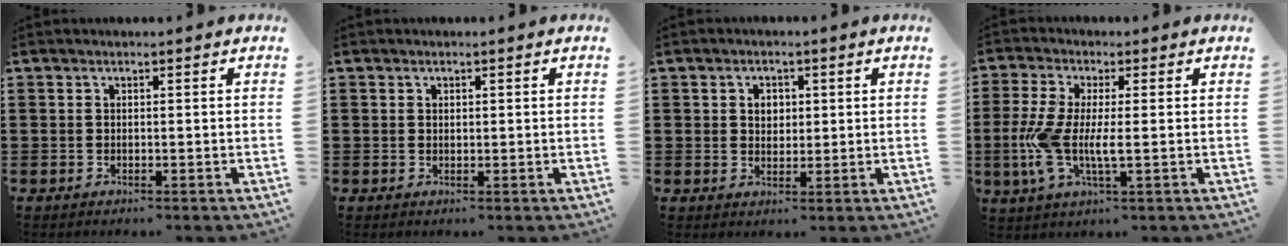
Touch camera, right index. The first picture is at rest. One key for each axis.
{"total": 0.5, "fx": 0.3, "fy": 0.4, "fz": 0.2, "tx": -0.004, "ty": 0.003, "tz": 0.006}
{"total": 2.3, "fx": 0.5, "fy": 1.9, "fz": 1.3, "tx": -0.032, "ty": 0.012, "tz": 0.007}
{"total": 6.8, "fx": -0.9, "fy": 1.9, "fz": 6.5, "tx": -0.158, "ty": -0.016, "tz": -0.026}